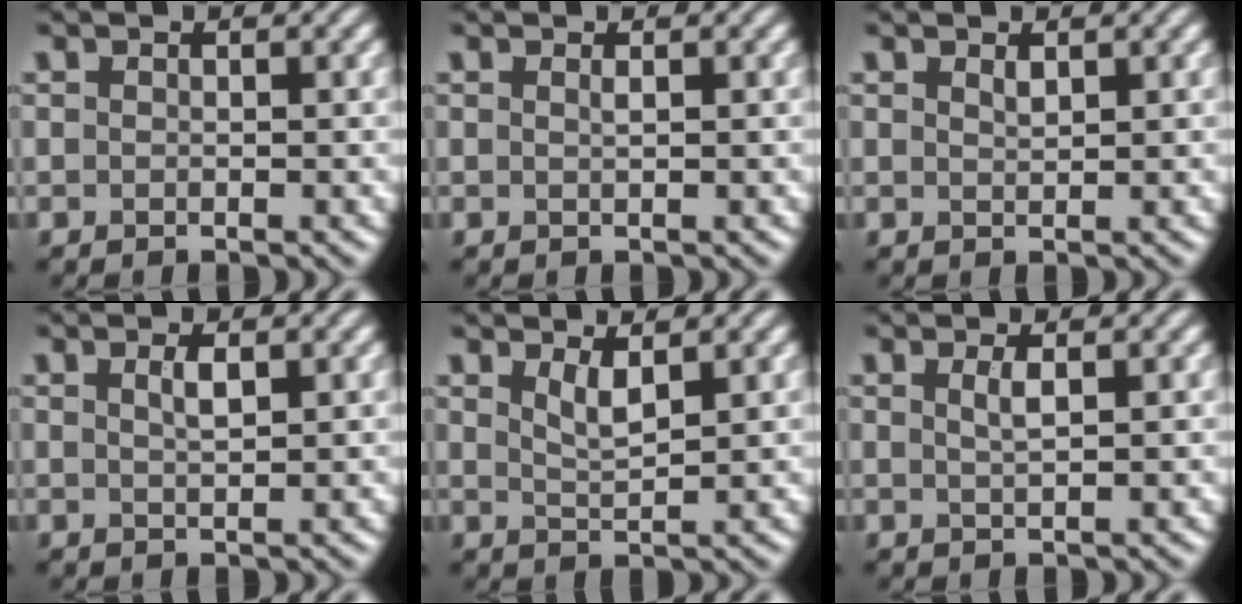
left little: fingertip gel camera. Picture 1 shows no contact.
{"total": 0.5, "force": [0.3, 0.1, 0.4], "torque": [-0.006, 0.002, 0.004]}
{"total": 0.7, "force": [0.6, 0.2, 0.4], "torque": [-0.008, -0.002, 0.013]}
{"total": 1.4, "force": [0.6, 0.4, 1.2], "torque": [-0.022, 0.003, 0.011]}
{"total": 1.9, "force": [1.2, 0.5, 1.4], "torque": [-0.029, -0.005, 0.024]}
{"total": 1.3, "force": [0.5, 0.3, 1.2], "torque": [-0.021, 0.002, 0.007]}